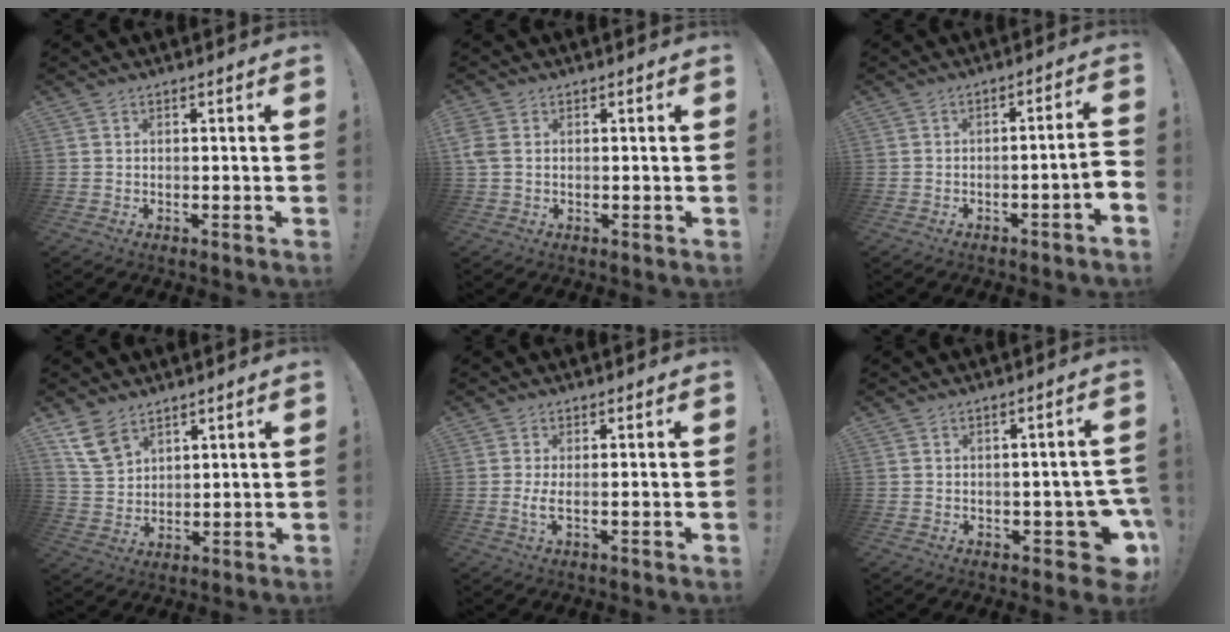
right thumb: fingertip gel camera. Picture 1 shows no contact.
{"total": 3.4, "force": [0.8, 2.3, 2.4], "torque": [-0.059, 0.006, 0.018]}
{"total": 4.7, "force": [-2.2, -0.1, 4.1], "torque": [-0.071, 0.003, -0.035]}
{"total": 9.4, "force": [6.6, 5.4, 4.1], "torque": [-0.078, -0.028, 0.133]}
{"total": 2.9, "force": [-0.1, 0.3, 2.9], "torque": [-0.057, -0.008, -0.002]}
{"total": 8.7, "force": [-2.7, 4.7, 6.9], "torque": [-0.073, 0.016, -0.032]}